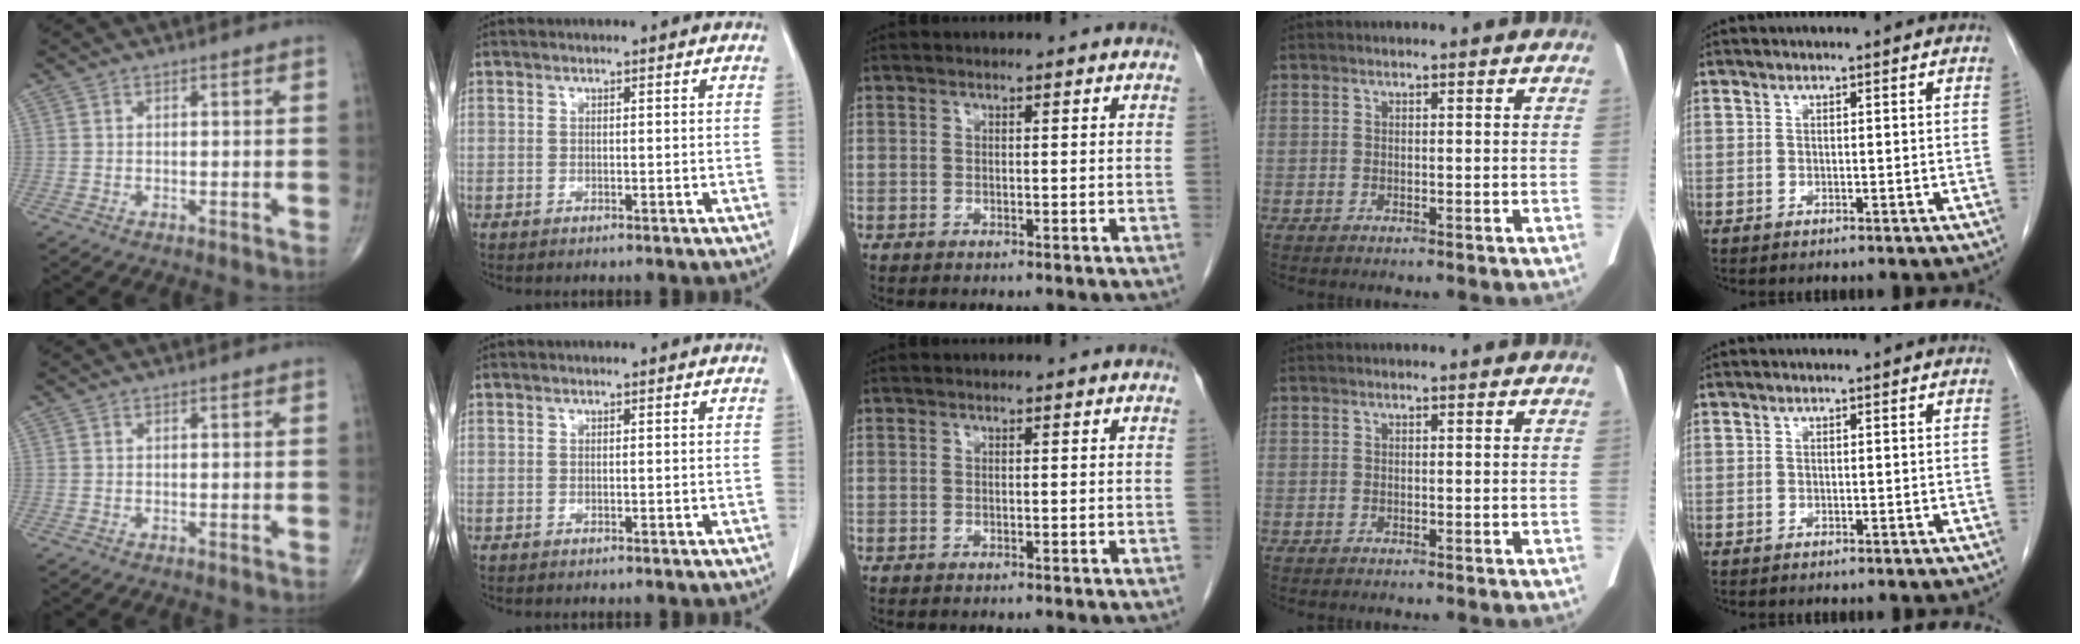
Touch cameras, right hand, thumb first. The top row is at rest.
{}